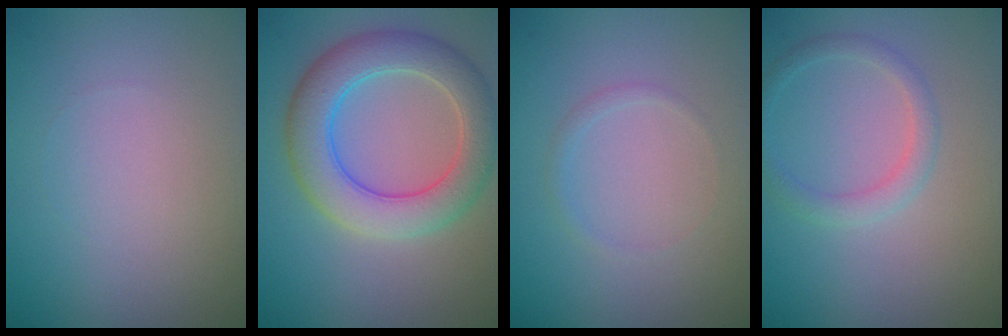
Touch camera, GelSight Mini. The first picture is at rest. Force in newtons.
{"total": 6.1, "press": 6.1, "slide": 0.2}
{"total": 0.7, "press": 0.7, "slide": 0.0}
{"total": 1.9, "press": 1.9, "slide": 0.1}